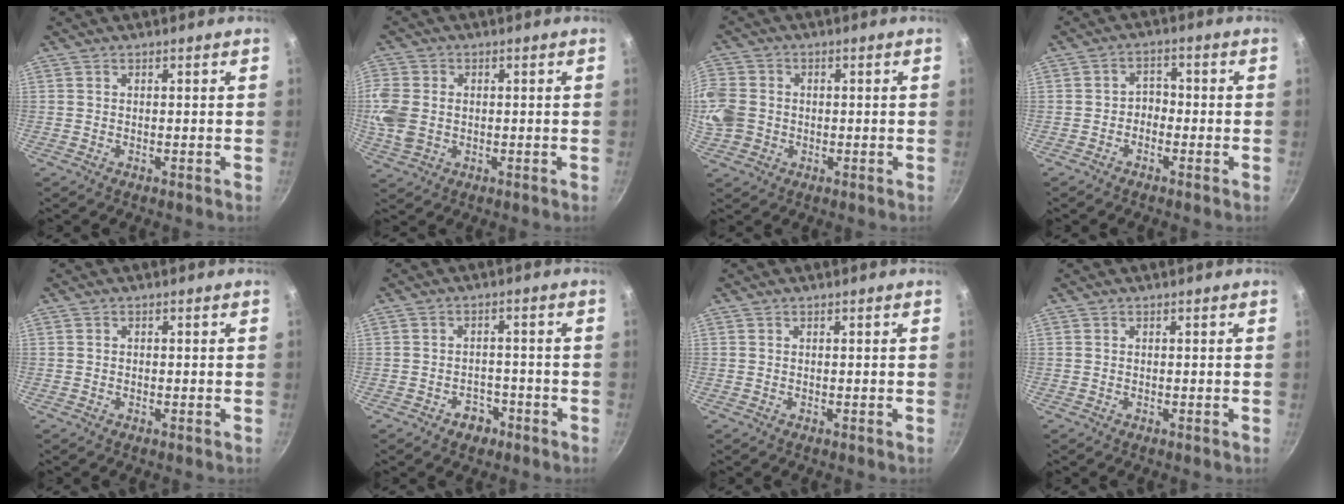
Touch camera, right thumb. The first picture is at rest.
{"total": 8.1, "force": [-0.3, 6.1, 5.2], "torque": [-0.111, -0.002, -0.010]}
{"total": 11.8, "force": [-0.9, 10.3, 5.7], "torque": [-0.145, 0.018, -0.023]}
{"total": 3.1, "force": [-1.3, 2.3, 1.5], "torque": [-0.004, 0.023, -0.029]}
{"total": 0.5, "force": [-0.2, 0.5, 0.2], "torque": [-0.003, 0.002, -0.003]}
{"total": 4.0, "force": [-2.4, 2.9, 1.4], "torque": [0.002, 0.023, -0.027]}
{"total": 0.0}
{"total": 0.0}